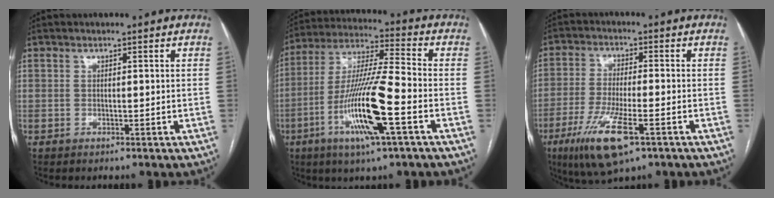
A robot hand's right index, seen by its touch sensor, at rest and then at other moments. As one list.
[{"total": 15.6, "force": [-5.5, 0.5, 14.6], "torque": [-0.293, -0.012, -0.104]}, {"total": 11.3, "force": [-5.7, 2.1, 9.5], "torque": [-0.193, -0.029, -0.096]}]